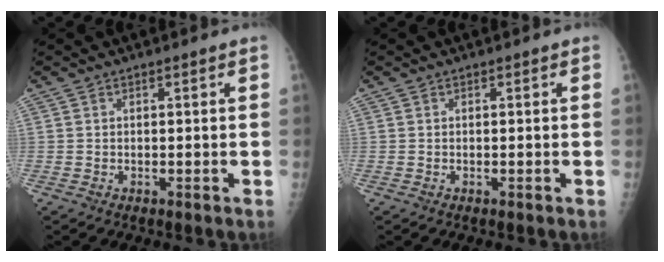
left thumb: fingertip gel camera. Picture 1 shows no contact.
{"total": 0.0}